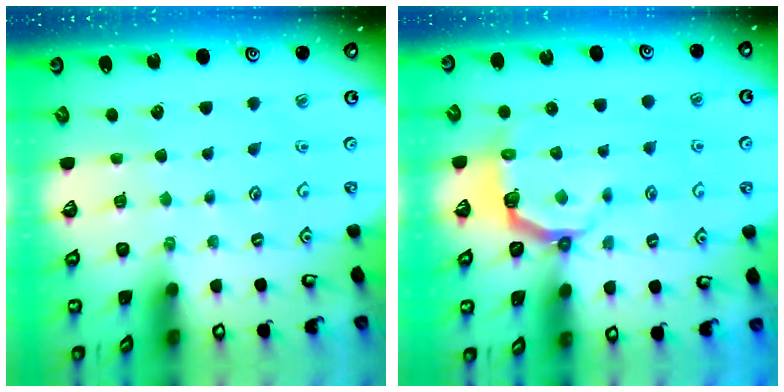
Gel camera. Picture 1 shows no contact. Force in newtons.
{"total": 4.5, "press": 3.0, "slide": 3.4}